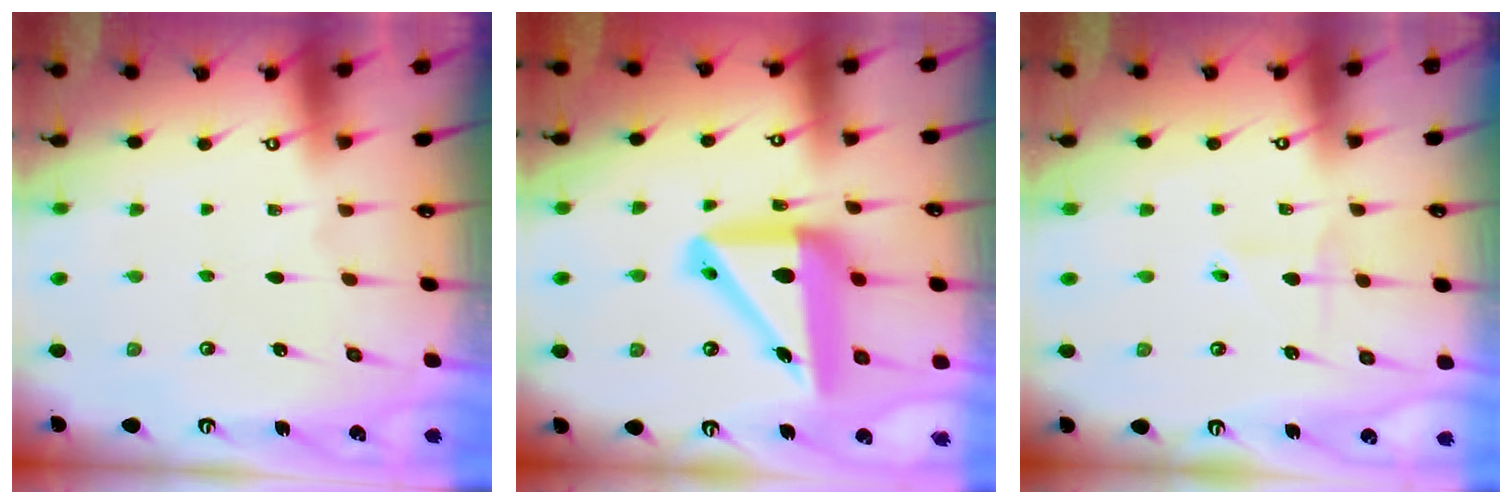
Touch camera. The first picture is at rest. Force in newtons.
{"total": 16.1, "press": 15.8, "slide": 3.1}
{"total": 2.6, "press": 2.5, "slide": 0.9}